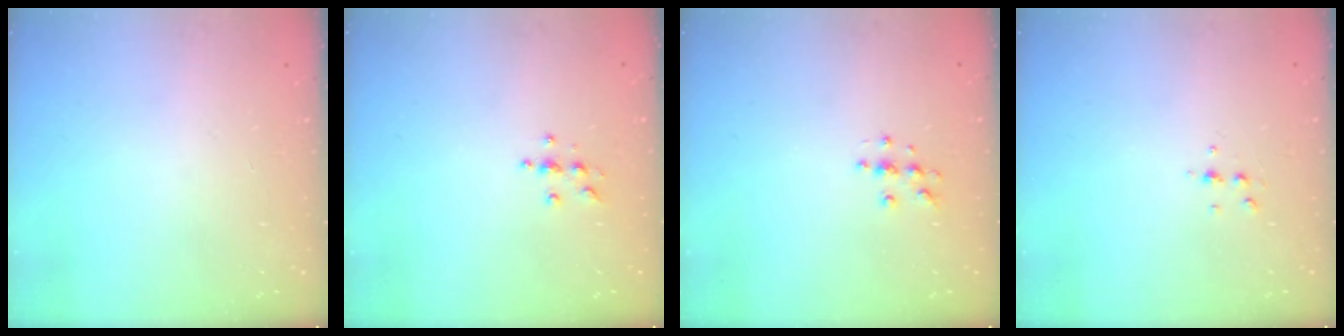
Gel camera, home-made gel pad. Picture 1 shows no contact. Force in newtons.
{"total": 4.3, "press": 4.3, "slide": 0.5}
{"total": 4.9, "press": 4.8, "slide": 0.6}
{"total": 4.1, "press": 4.0, "slide": 0.9}